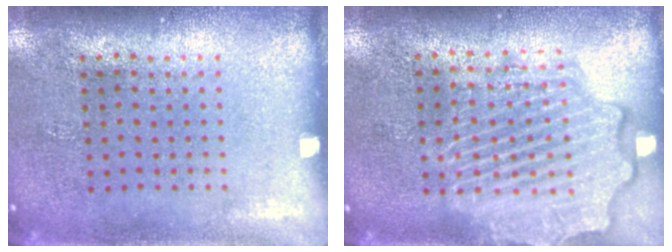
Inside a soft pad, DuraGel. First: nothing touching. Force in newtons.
{"total": 4.4, "press": 4.4, "slide": 0.4}